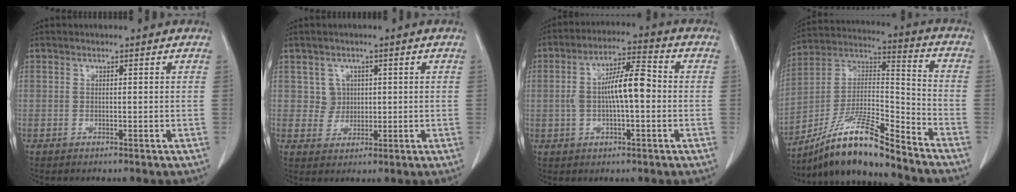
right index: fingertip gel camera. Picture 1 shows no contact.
{"total": 3.0, "force": [0.9, 2.9, 0.1], "torque": [0.006, 0.006, 0.018]}
{"total": 8.8, "force": [-0.2, 2.3, 8.5], "torque": [-0.161, 0.025, -0.004]}
{"total": 14.5, "force": [-12.1, 1.1, 7.9], "torque": [-0.144, 0.021, -0.215]}